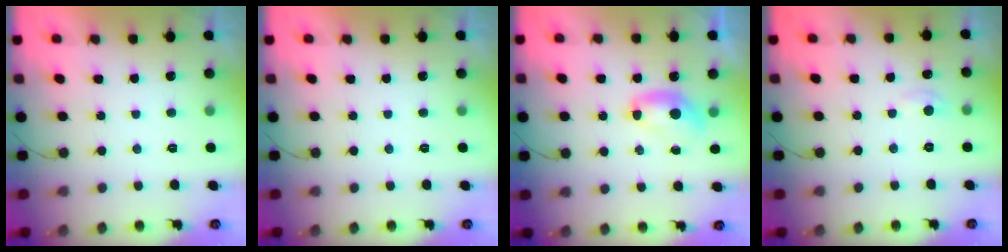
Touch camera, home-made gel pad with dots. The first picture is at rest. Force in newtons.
{"total": 0.0}
{"total": 6.9, "press": 6.9, "slide": 0.4}
{"total": 4.0, "press": 4.0, "slide": 0.5}